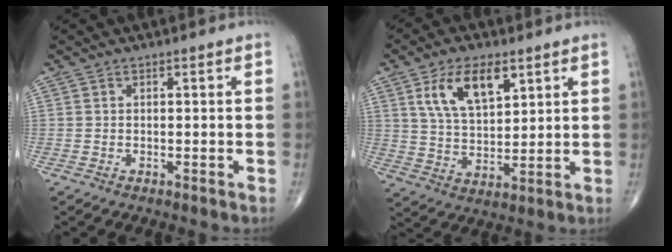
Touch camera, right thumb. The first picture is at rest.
{"total": 11.3, "force": [5.3, 5.6, 8.2], "torque": [-0.133, -0.020, 0.106]}